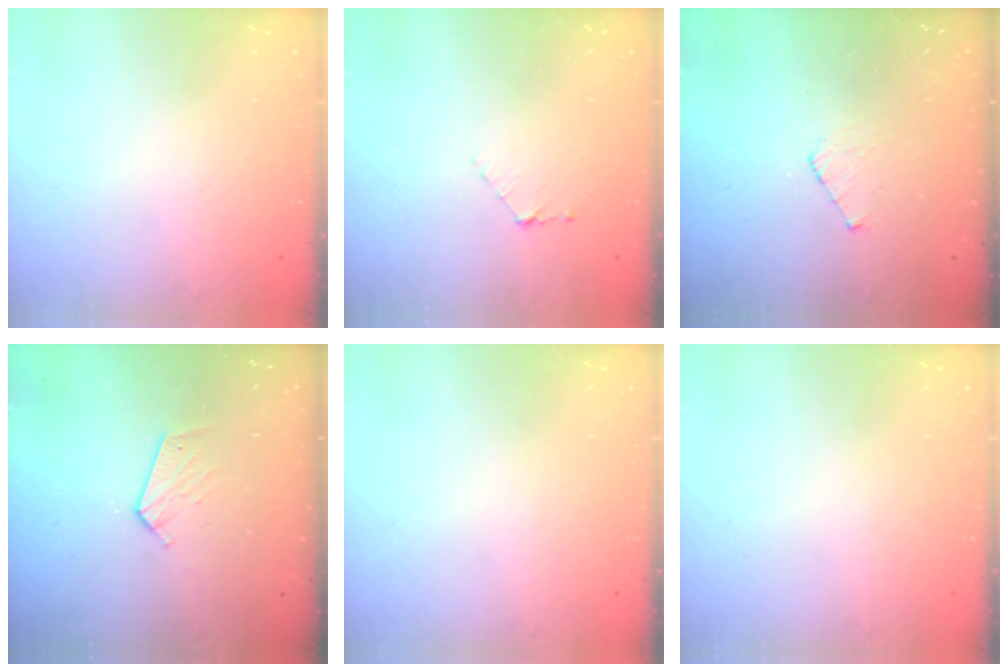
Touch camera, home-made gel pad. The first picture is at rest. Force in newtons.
{"total": 4.3, "press": 4.3, "slide": 0.4}
{"total": 4.1, "press": 4.1, "slide": 0.4}
{"total": 5.4, "press": 5.3, "slide": 0.5}
{"total": 0.0}
{"total": 0.0}